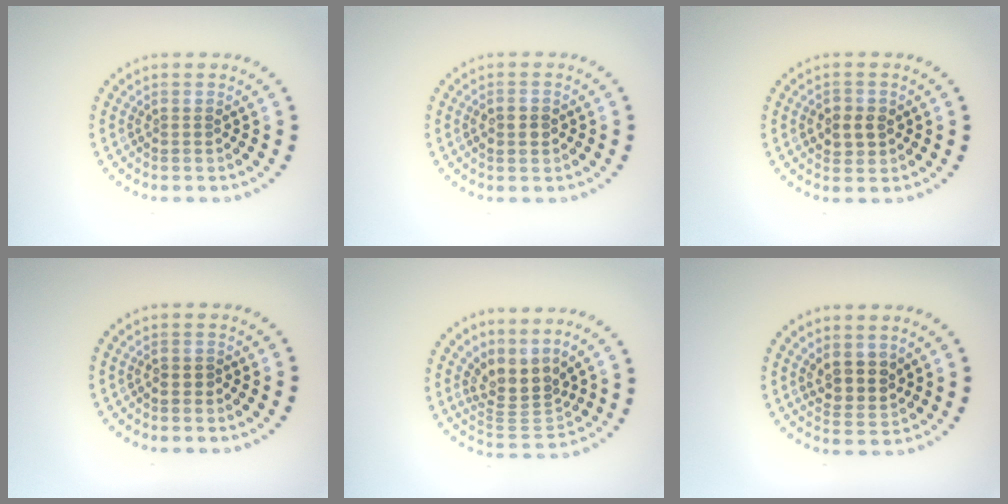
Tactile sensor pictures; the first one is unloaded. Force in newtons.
{"total": 2.1, "press": 2.1, "slide": 0.2}
{"total": 2.6, "press": 2.5, "slide": 0.5}
{"total": 0.6, "press": 0.5, "slide": 0.4}
{"total": 3.6, "press": 2.6, "slide": 2.5}
{"total": 2.8, "press": 2.5, "slide": 1.3}